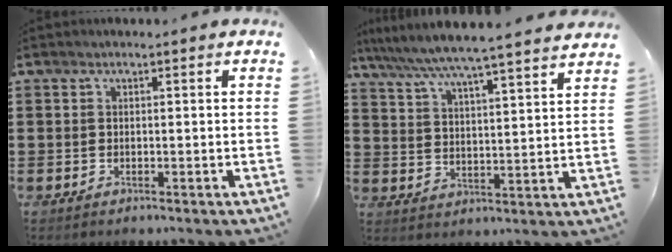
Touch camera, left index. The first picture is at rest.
{"total": 5.7, "force": [5.3, -0.7, 2.0], "torque": [-0.063, -0.038, 0.086]}